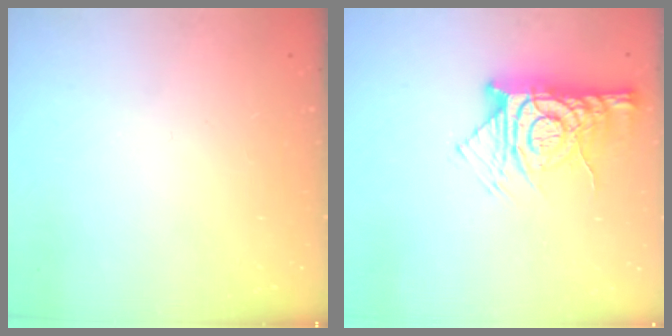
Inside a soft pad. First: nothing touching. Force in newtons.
{"total": 12.2, "press": 12.1, "slide": 1.4}